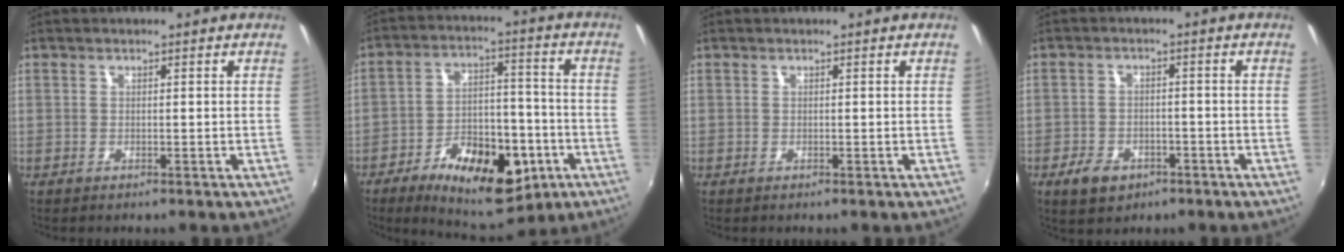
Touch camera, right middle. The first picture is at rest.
{"total": 18.7, "force": [-9.4, 9.1, 13.3], "torque": [-0.228, 0.003, -0.130]}
{"total": 0.0}
{"total": 6.2, "force": [-3.6, 4.0, 3.0], "torque": [-0.084, -0.002, -0.054]}